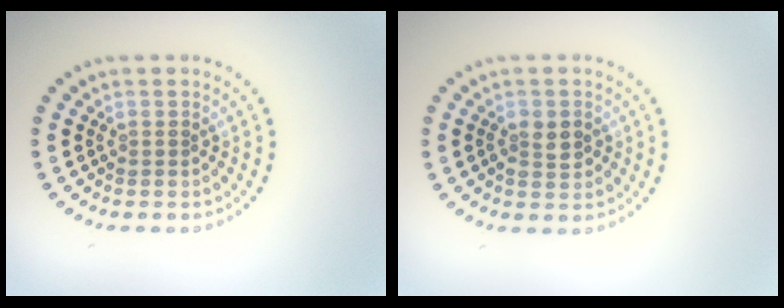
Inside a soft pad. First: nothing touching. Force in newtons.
{"total": 2.1, "press": 2.1, "slide": 0.3}